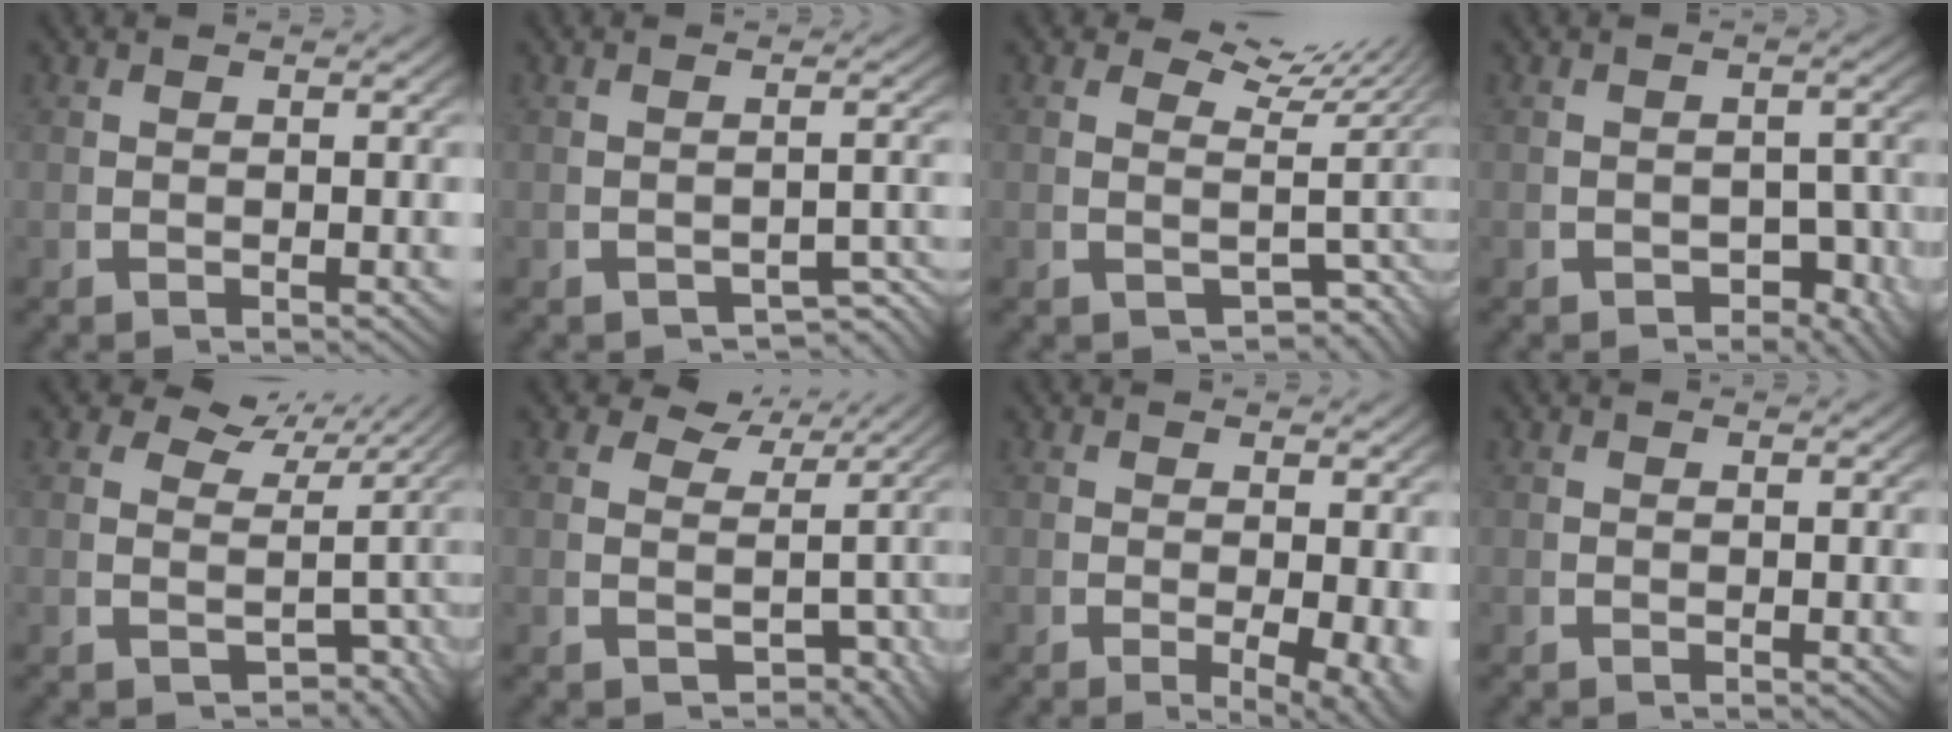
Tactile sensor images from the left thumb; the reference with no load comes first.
{"total": 2.8, "force": [-2.1, 1.2, 1.4], "torque": [-0.012, -0.008, -0.032]}
{"total": 5.1, "force": [1.1, 3.7, 3.3], "torque": [-0.036, -0.010, 0.021]}
{"total": 3.0, "force": [-1.6, 1.9, 1.6], "torque": [-0.020, -0.017, -0.023]}
{"total": 5.4, "force": [0.5, 4.3, 3.2], "torque": [-0.044, -0.023, 0.016]}
{"total": 4.3, "force": [0.5, 3.4, 2.5], "torque": [-0.033, -0.022, 0.018]}
{"total": 4.4, "force": [-0.8, 2.1, 3.8], "torque": [-0.062, -0.026, -0.002]}
{"total": 0.0}